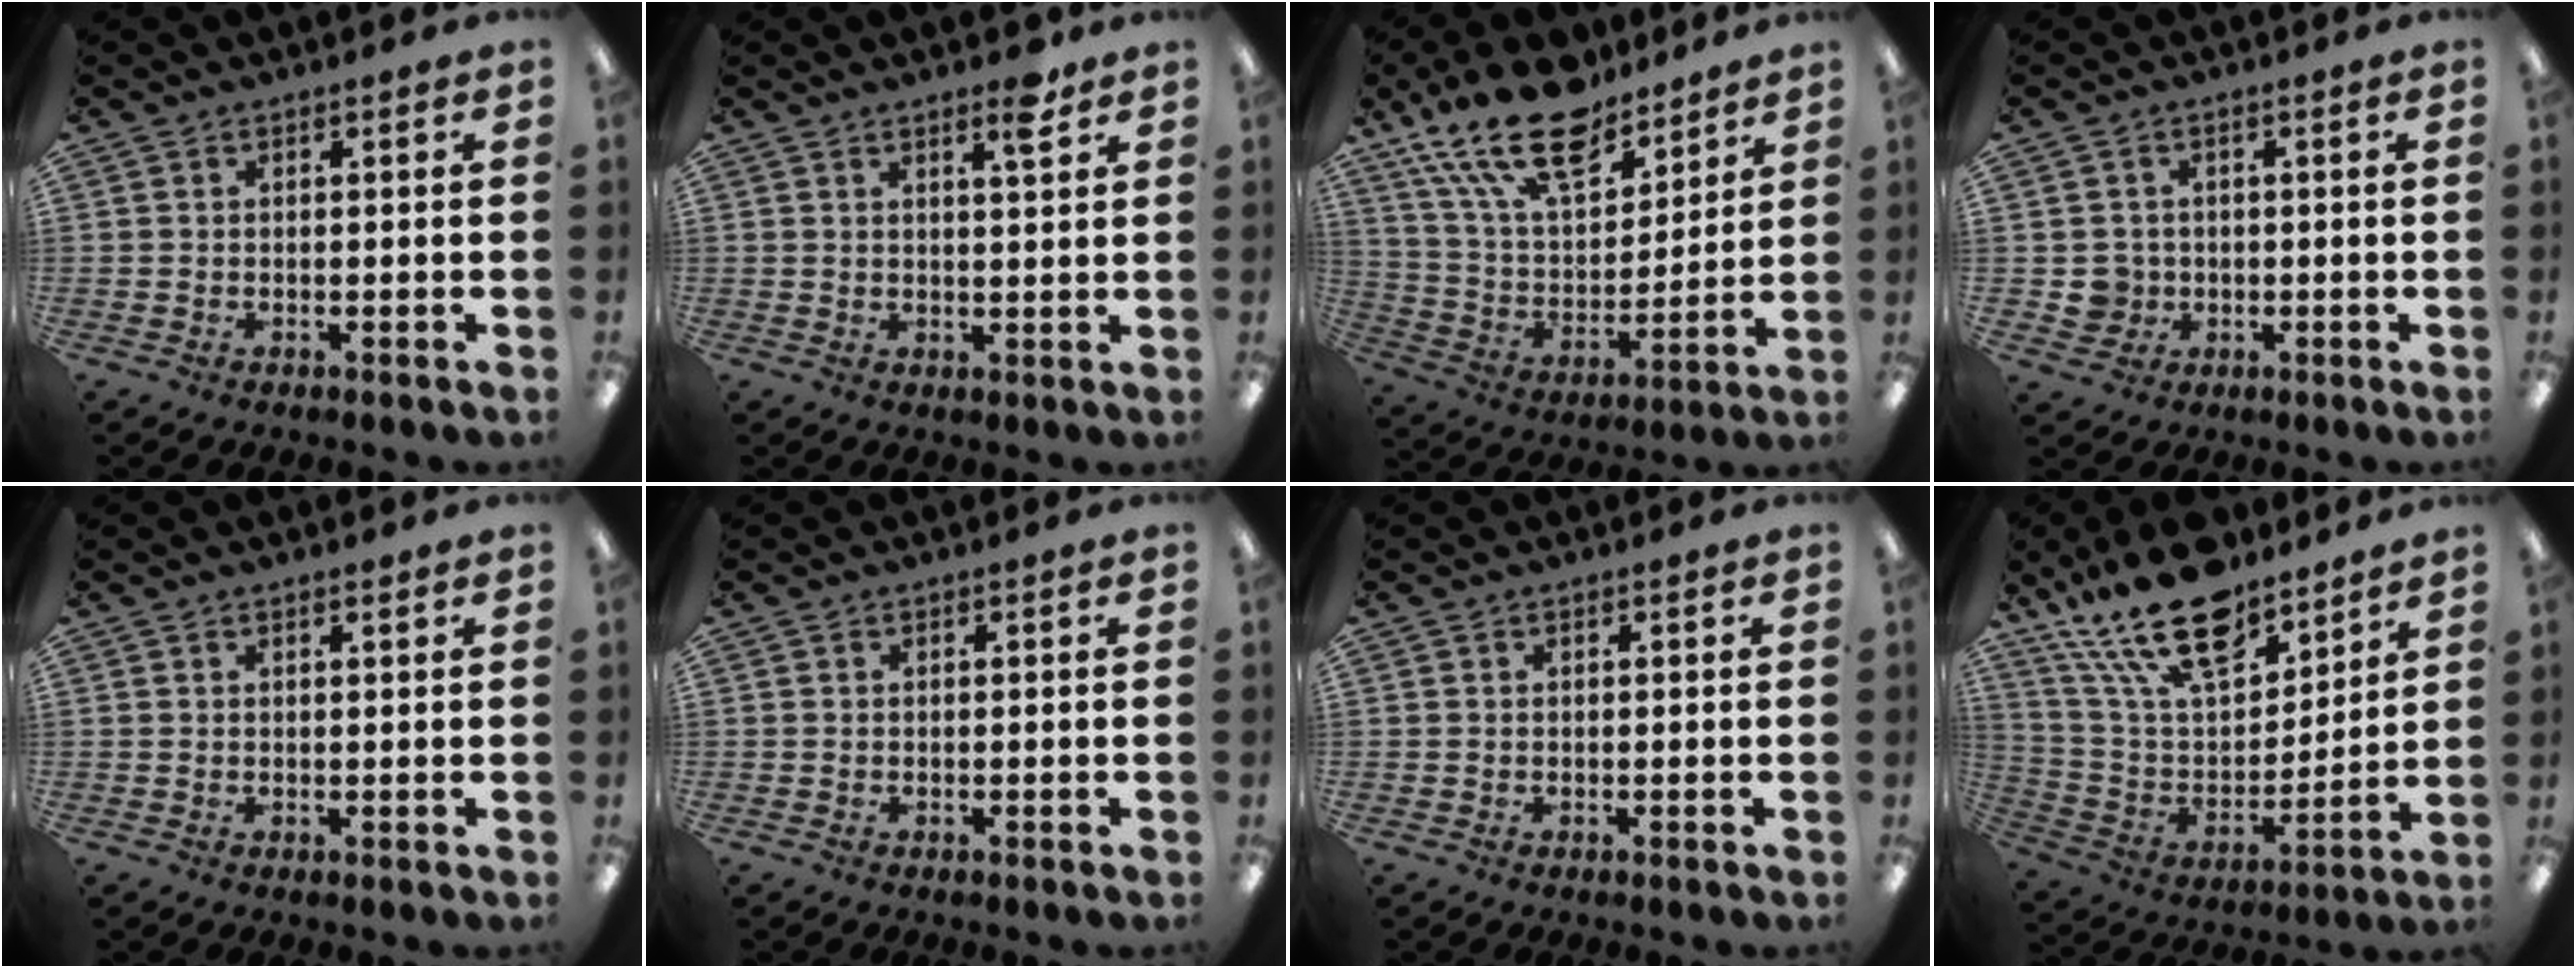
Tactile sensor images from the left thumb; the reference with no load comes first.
{"total": 5.0, "force": [3.5, 1.0, 3.5], "torque": [-0.045, -0.016, 0.054]}
{"total": 20.3, "force": [14.7, 9.0, 10.8], "torque": [-0.208, -0.080, 0.261]}
{"total": 4.0, "force": [0.0, 4.0, 0.5], "torque": [-0.009, 0.007, 0.002]}
{"total": 0.9, "force": [0.8, 0.2, 0.4], "torque": [-0.009, 0.000, 0.014]}
{"total": 0.0}
{"total": 0.0}
{"total": 21.5, "force": [15.6, 9.4, 11.6], "torque": [-0.224, -0.087, 0.277]}